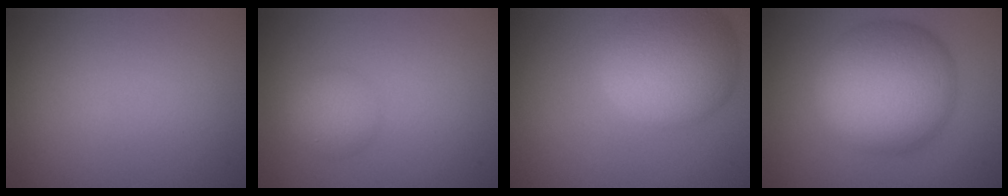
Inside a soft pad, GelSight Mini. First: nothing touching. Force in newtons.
{"total": 2.5, "press": 2.5, "slide": 0.1}
{"total": 8.5, "press": 8.5, "slide": 0.7}
{"total": 10.4, "press": 10.4, "slide": 0.3}